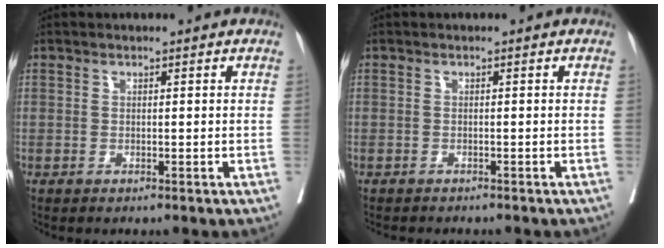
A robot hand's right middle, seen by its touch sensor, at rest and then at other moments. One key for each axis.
{"total": 3.9, "fx": -3.5, "fy": 0.7, "fz": 1.5, "tx": -0.023, "ty": -0.006, "tz": -0.043}